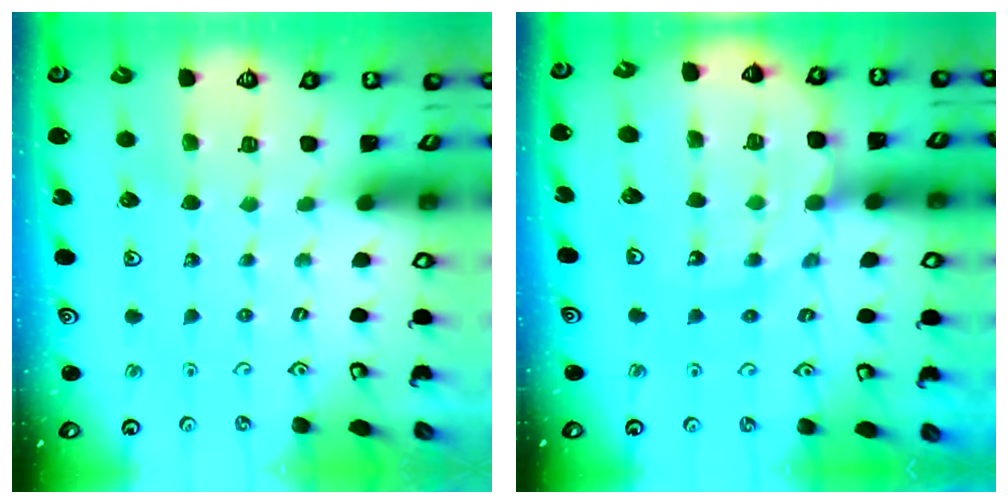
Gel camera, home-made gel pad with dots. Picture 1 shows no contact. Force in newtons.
{"total": 13.3, "press": 13.2, "slide": 1.8}